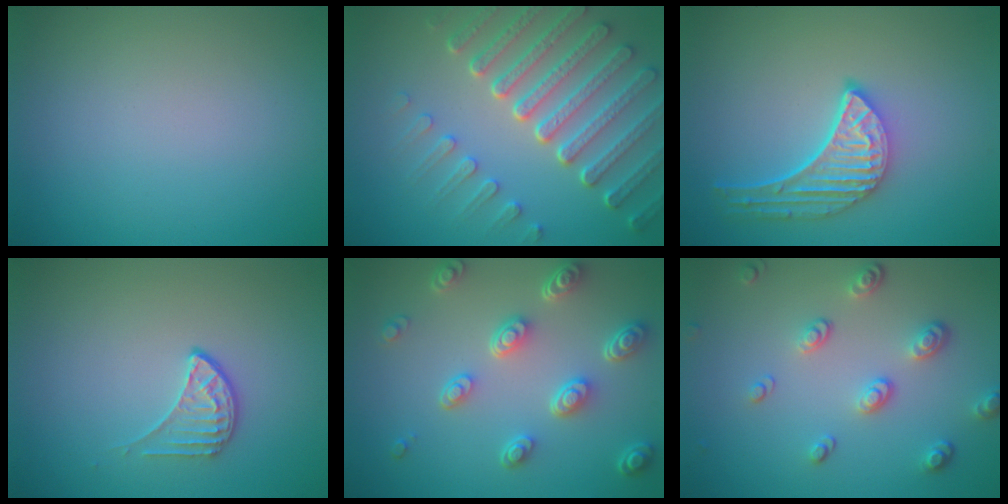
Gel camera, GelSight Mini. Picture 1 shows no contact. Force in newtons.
{"total": 7.4, "press": 5.6, "slide": 4.9}
{"total": 4.8, "press": 3.7, "slide": 3.0}
{"total": 1.9, "press": 1.3, "slide": 1.3}
{"total": 5.2, "press": 3.9, "slide": 3.5}
{"total": 3.3, "press": 2.6, "slide": 1.9}